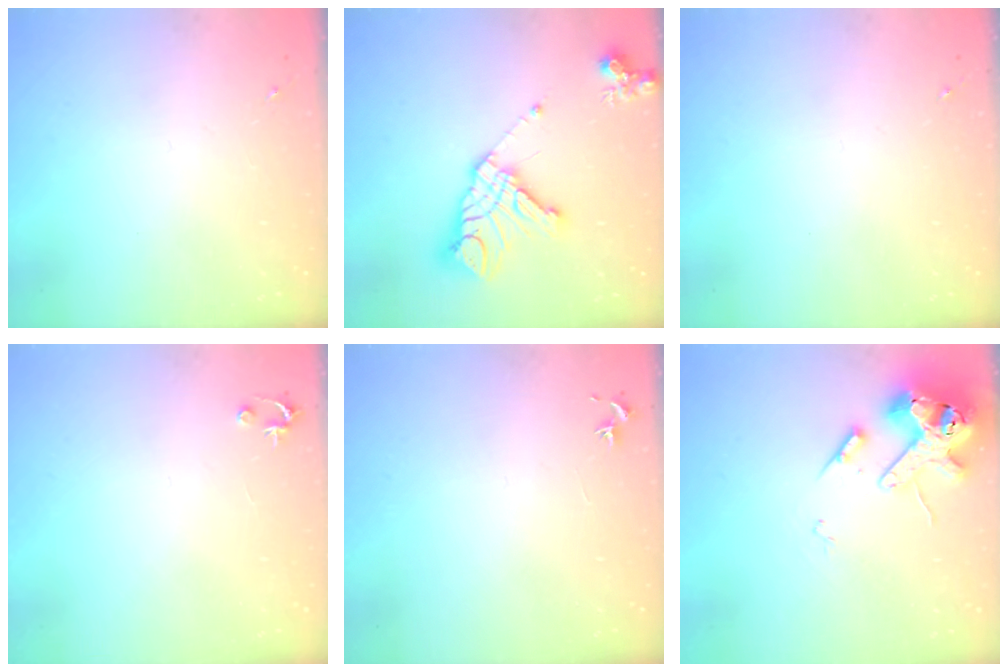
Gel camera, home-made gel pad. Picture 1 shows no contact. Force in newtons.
{"total": 17.2, "press": 17.0, "slide": 2.4}
{"total": 0.0}
{"total": 2.5, "press": 2.5, "slide": 0.2}
{"total": 0.8, "press": 0.7, "slide": 0.3}
{"total": 15.0, "press": 14.9, "slide": 2.1}